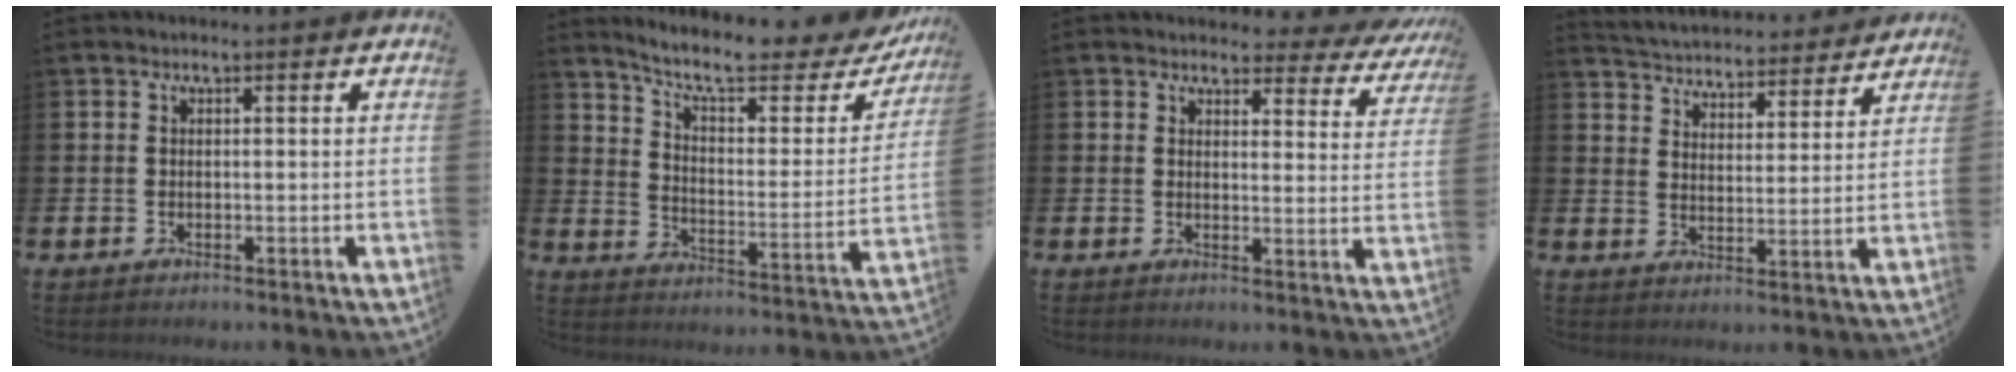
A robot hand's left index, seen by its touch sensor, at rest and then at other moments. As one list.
[{"total": 9.2, "force": [7.8, 2.2, 4.4], "torque": [-0.106, -0.052, 0.128]}, {"total": 3.3, "force": [3.0, 1.3, 0.5], "torque": [-0.003, -0.027, 0.046]}, {"total": 4.8, "force": [4.7, 0.9, -0.1], "torque": [-0.021, -0.042, 0.078]}]